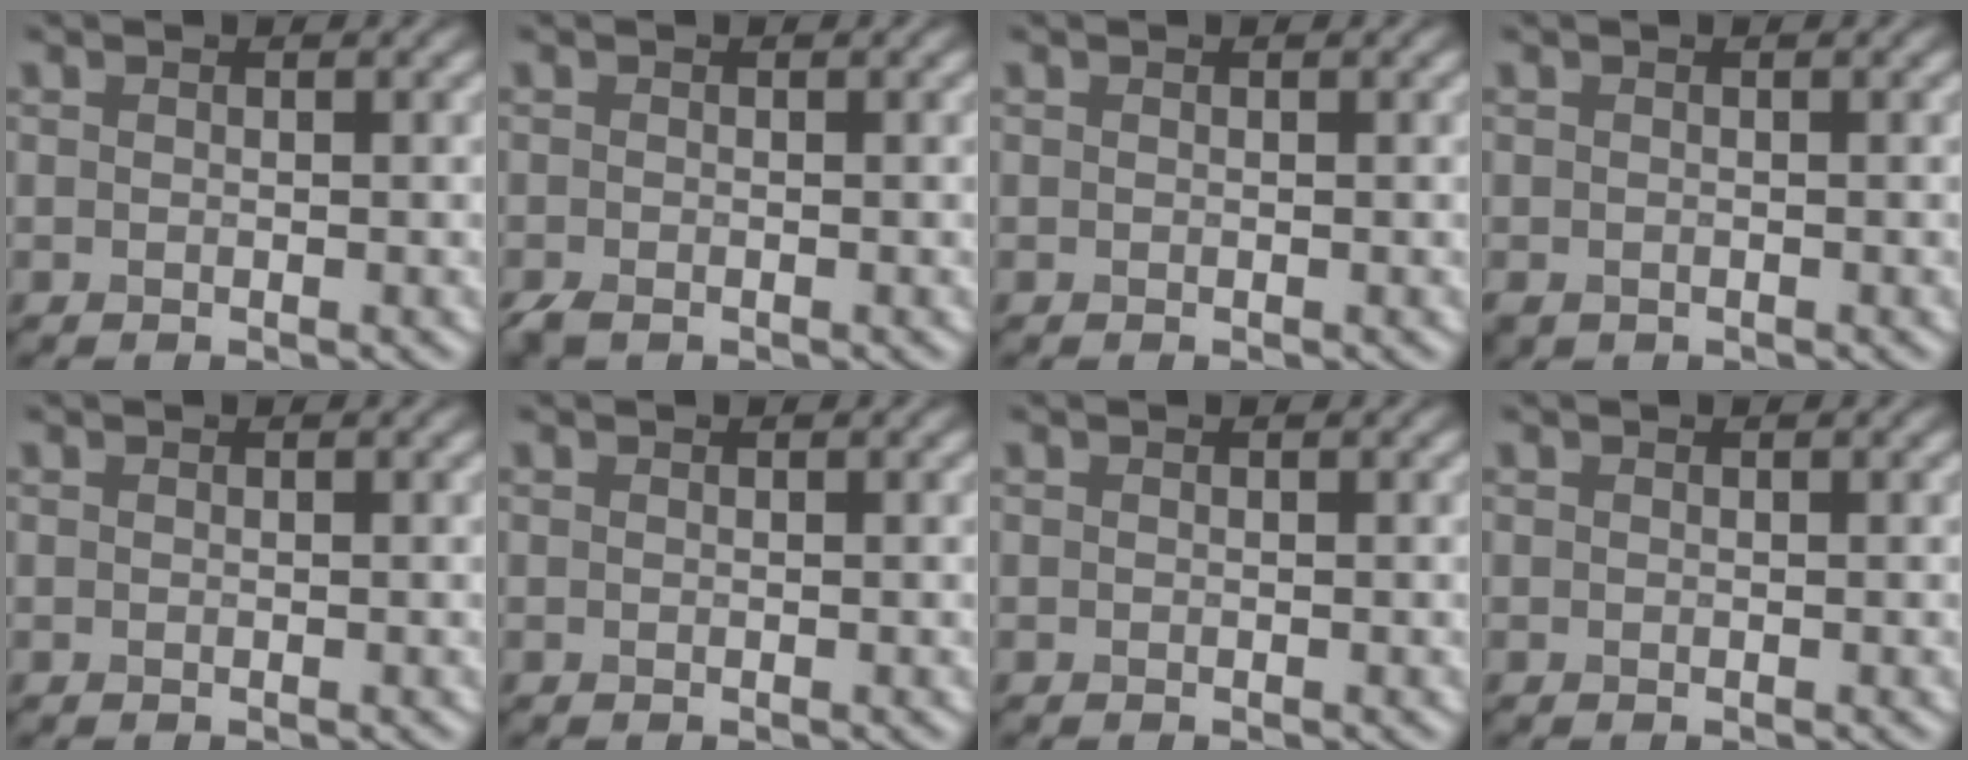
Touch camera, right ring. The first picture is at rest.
{"total": 1.4, "force": [-1.1, 0.5, 0.7], "torque": [-0.017, -0.007, -0.025]}
{"total": 0.0}
{"total": 0.8, "force": [-0.5, 0.5, 0.3], "torque": [-0.005, -0.006, -0.010]}
{"total": 0.0}
{"total": 0.0}
{"total": 0.0}
{"total": 0.0}